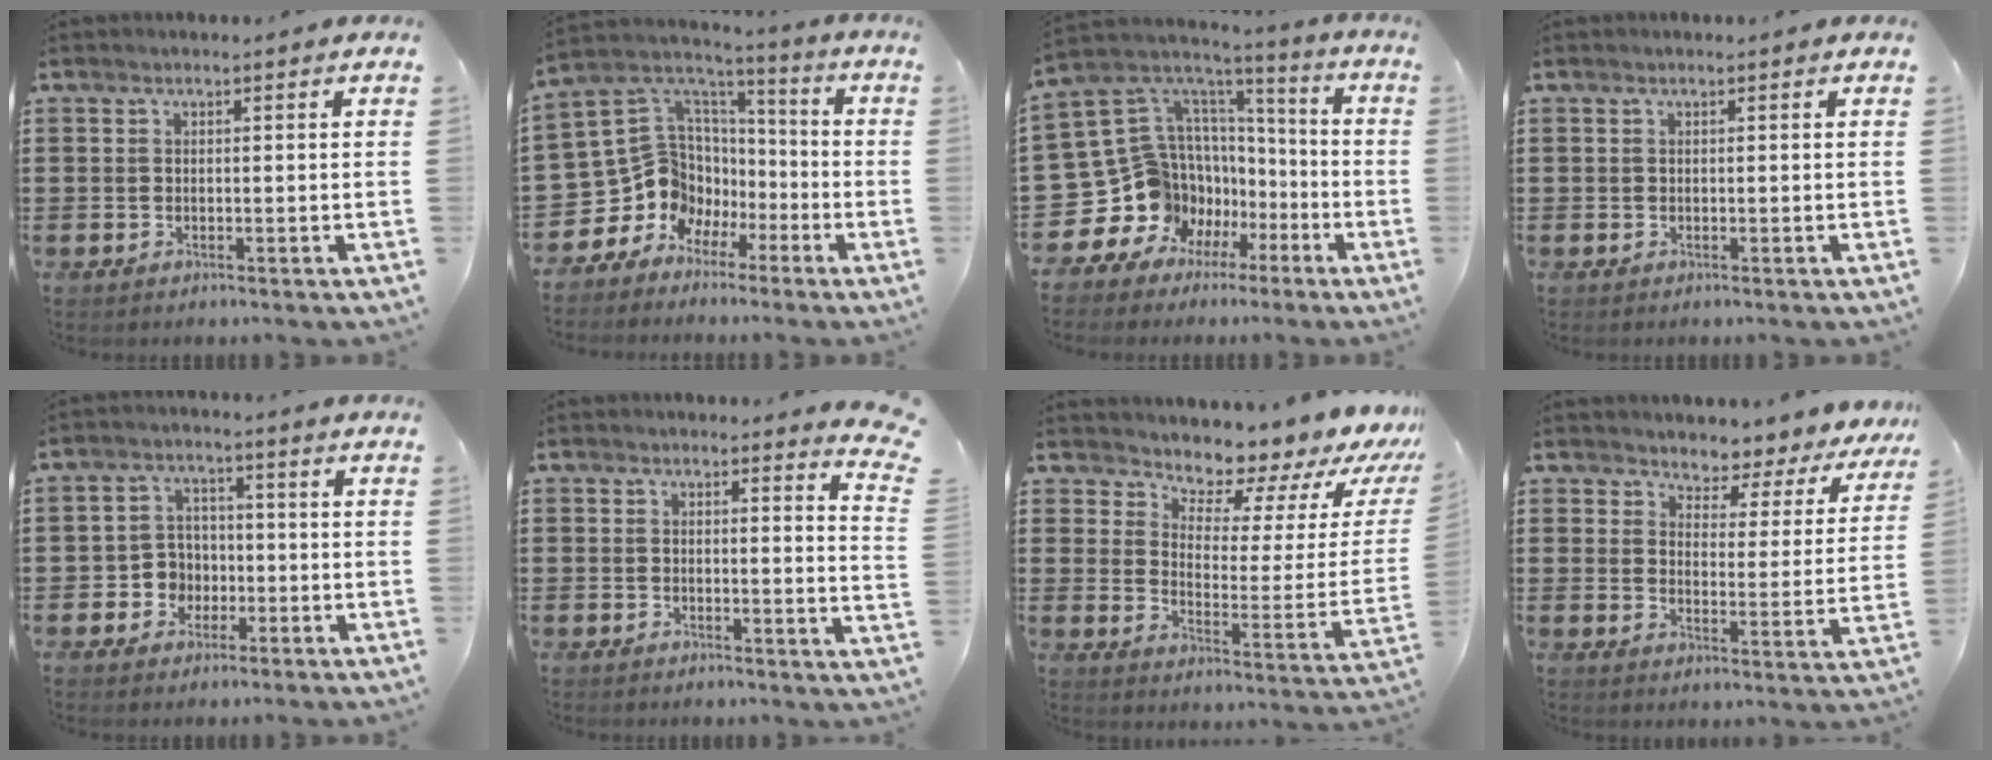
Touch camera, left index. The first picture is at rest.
{"total": 10.2, "force": [-3.0, 9.6, 1.8], "torque": [-0.091, -0.023, -0.047]}
{"total": 13.5, "force": [-4.0, 12.5, 3.0], "torque": [-0.130, -0.041, -0.029]}
{"total": 0.0}
{"total": 4.5, "force": [-1.3, 4.0, 1.4], "torque": [-0.039, 0.010, -0.026]}
{"total": 2.9, "force": [2.7, -0.2, 0.9], "torque": [-0.020, -0.011, 0.050]}
{"total": 6.4, "force": [6.1, 1.8, 0.6], "torque": [-0.026, -0.066, 0.099]}
{"total": 3.4, "force": [3.3, 0.8, -0.1], "torque": [-0.026, -0.029, 0.050]}